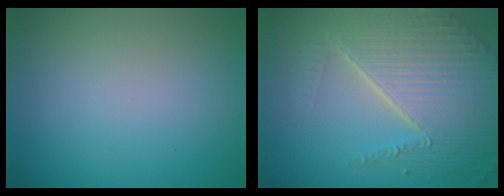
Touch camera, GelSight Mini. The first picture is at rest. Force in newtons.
{"total": 8.9, "press": 5.8, "slide": 6.7}